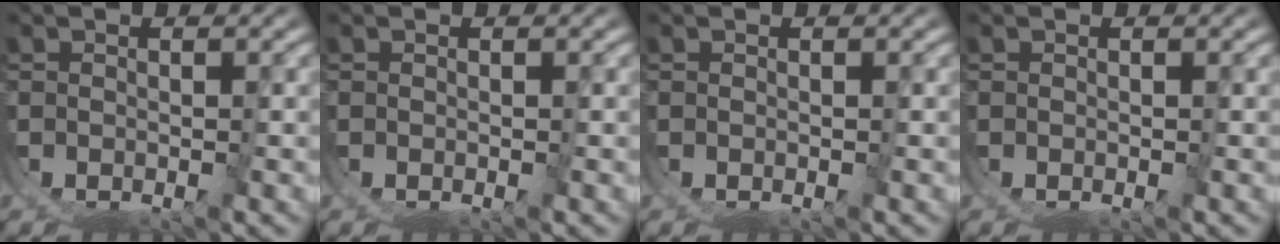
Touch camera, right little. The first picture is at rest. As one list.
[{"total": 0.0}, {"total": 0.0}, {"total": 0.0}]